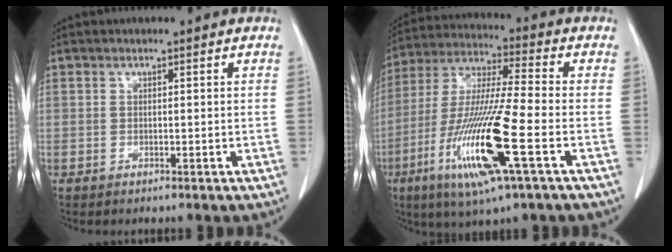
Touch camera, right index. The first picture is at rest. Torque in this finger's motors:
{"motor_torque": [2.14, 0.00, 0.66, 0.21]}